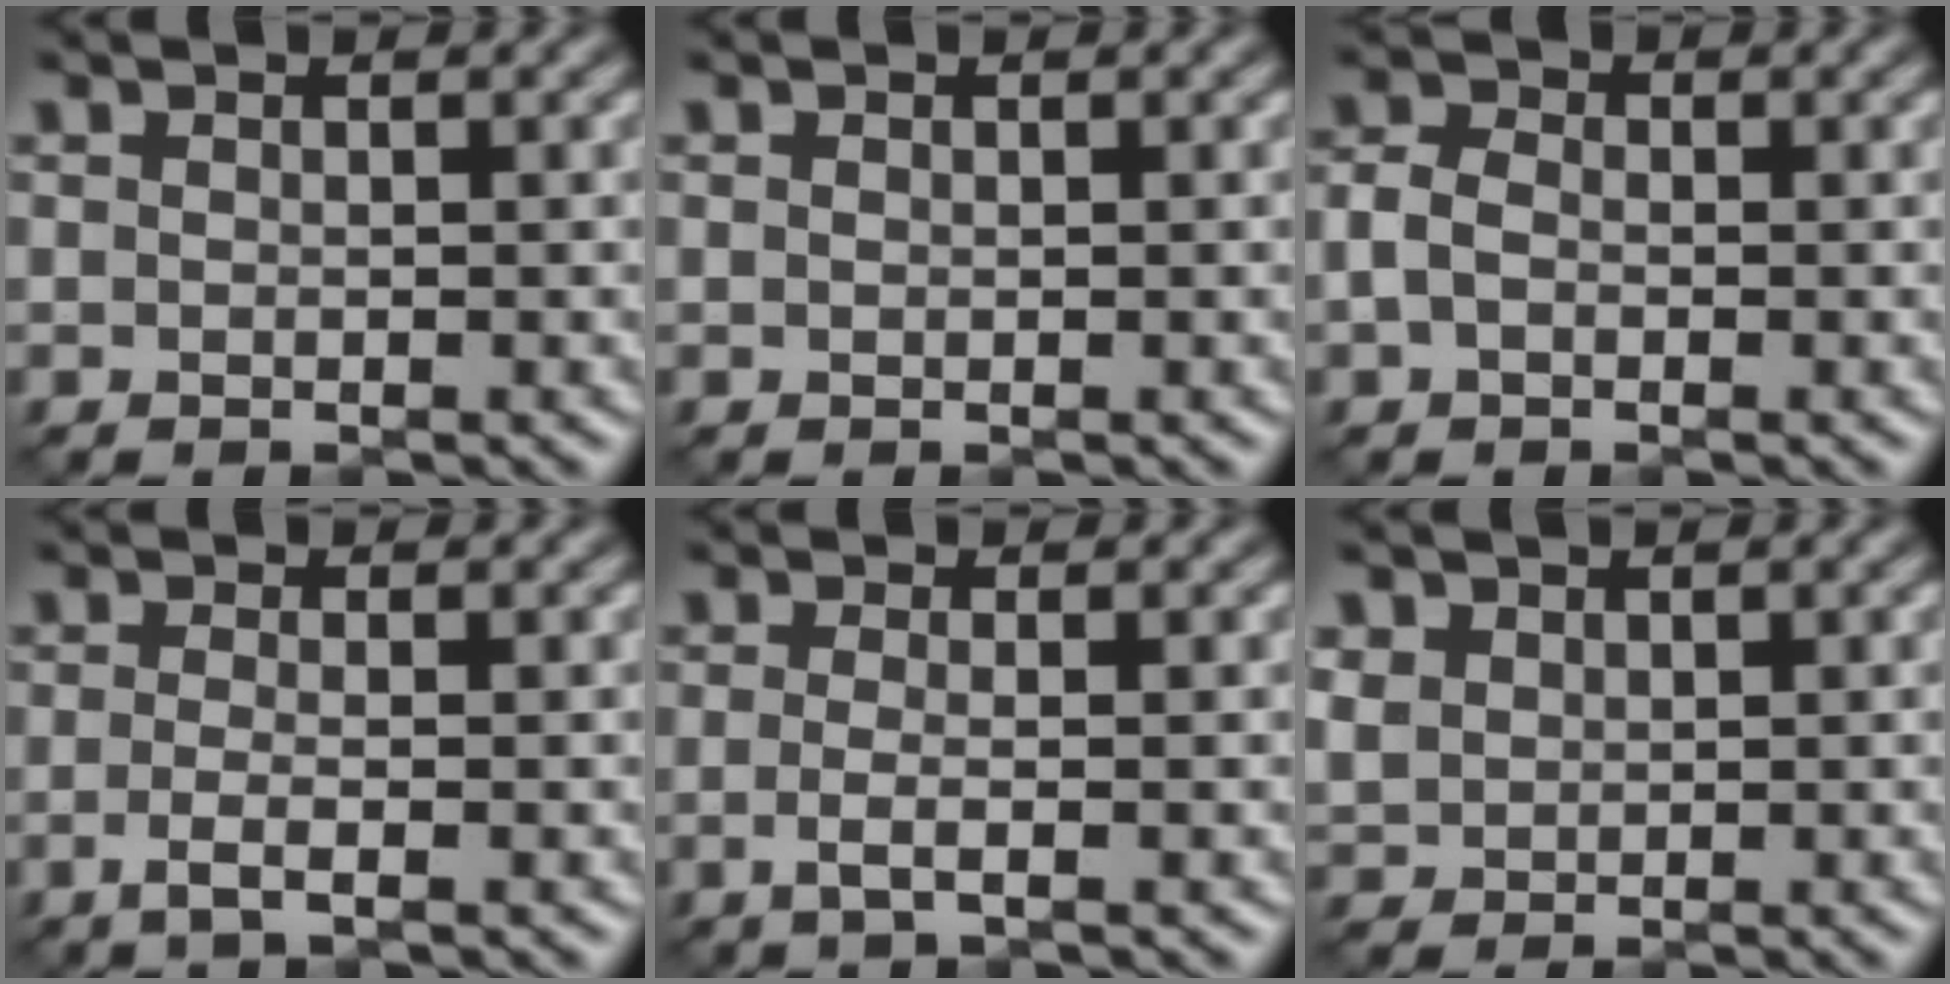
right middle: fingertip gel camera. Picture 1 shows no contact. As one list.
[{"total": 0.0}, {"total": 2.1, "force": [-0.5, 1.6, 1.4], "torque": [-0.031, 0.004, -0.016]}, {"total": 2.0, "force": [-0.7, 0.6, 1.8], "torque": [-0.036, -0.004, -0.019]}, {"total": 2.0, "force": [-0.4, 0.7, 1.8], "torque": [-0.035, -0.006, -0.014]}, {"total": 2.0, "force": [0.8, 1.7, 0.6], "torque": [-0.018, -0.001, 0.020]}]